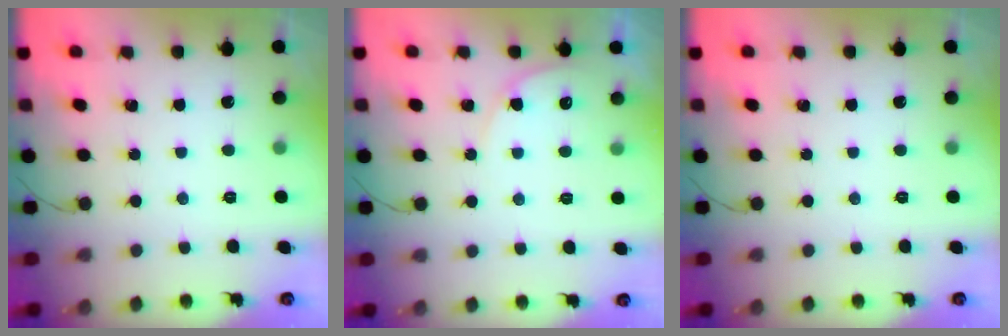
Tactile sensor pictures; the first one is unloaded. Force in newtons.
{"total": 4.6, "press": 4.6, "slide": 0.5}
{"total": 0.0}